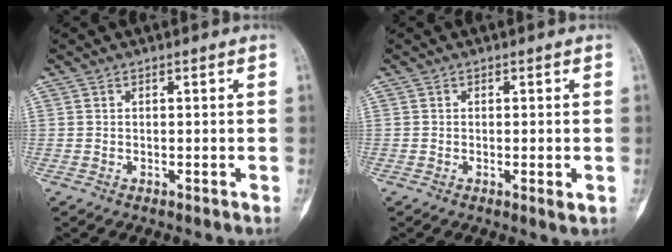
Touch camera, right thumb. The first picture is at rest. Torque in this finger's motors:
{"motor_torque": [-0.30, 0.07, -0.11, -0.01, -0.09]}